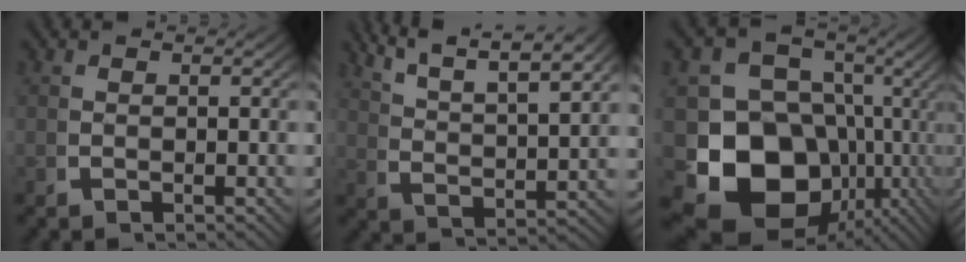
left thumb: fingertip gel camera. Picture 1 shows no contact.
{"total": 8.1, "force": [6.0, 2.8, 4.5], "torque": [-0.079, 0.005, 0.107]}
{"total": 20.2, "force": [-2.4, 15.5, 12.6], "torque": [-0.253, -0.079, -0.016]}